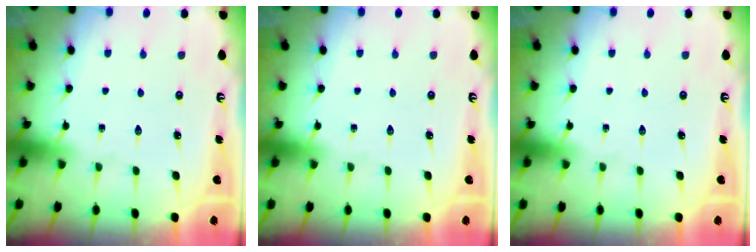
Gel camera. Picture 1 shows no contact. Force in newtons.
{"total": 0.0}
{"total": 0.0}